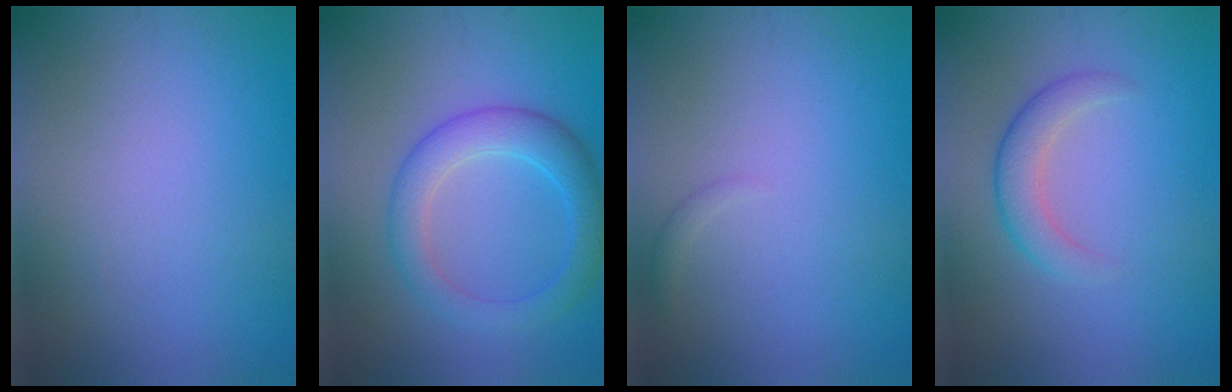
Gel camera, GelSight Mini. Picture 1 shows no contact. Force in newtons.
{"total": 4.4, "press": 4.4, "slide": 0.1}
{"total": 0.6, "press": 0.6, "slide": 0.1}
{"total": 2.8, "press": 2.8, "slide": 0.2}